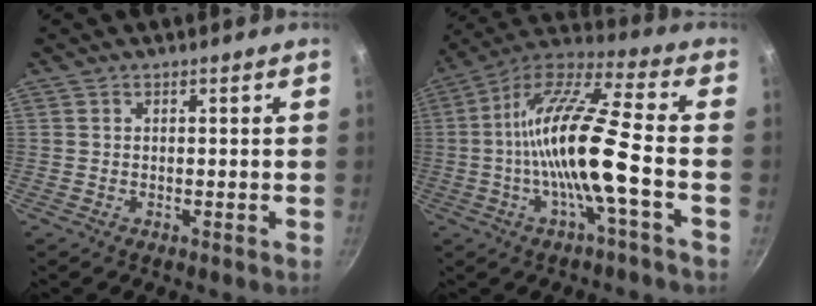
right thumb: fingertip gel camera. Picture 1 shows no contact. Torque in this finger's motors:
{"motor_torque": [1.63, 3.38, 2.04, -0.39, 0.42]}